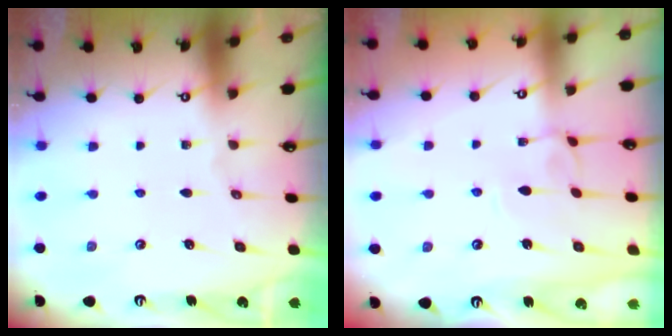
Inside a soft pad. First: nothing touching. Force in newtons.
{"total": 2.5, "press": 2.5, "slide": 0.3}